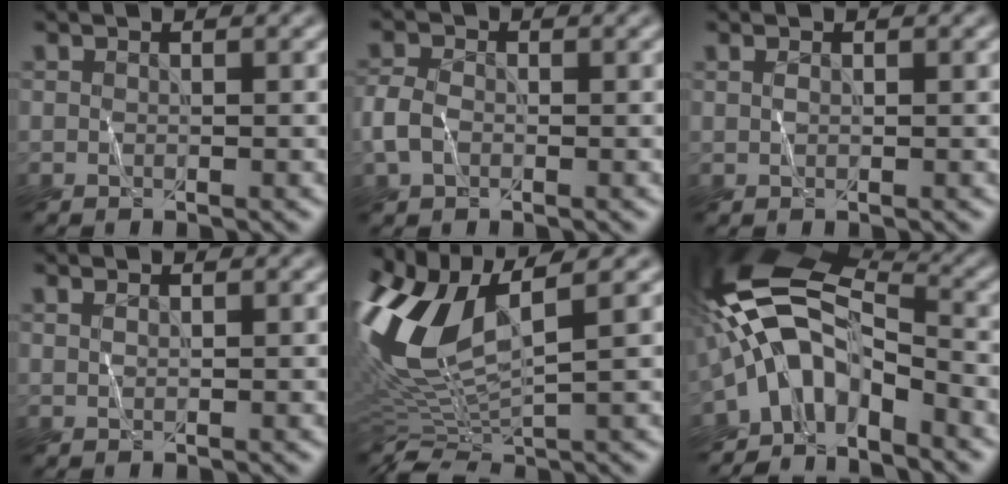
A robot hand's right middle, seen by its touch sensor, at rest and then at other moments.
{"total": 2.1, "force": [-0.7, 1.6, 1.2], "torque": [-0.028, 0.010, -0.019]}
{"total": 0.5, "force": [0.4, 0.2, 0.3], "torque": [-0.006, 0.003, 0.007]}
{"total": 0.8, "force": [0.8, 0.2, 0.2], "torque": [-0.007, 0.003, 0.010]}
{"total": 8.4, "force": [2.6, 3.1, 7.3], "torque": [-0.165, 0.005, 0.047]}
{"total": 8.3, "force": [-3.6, 4.5, 6.0], "torque": [-0.100, 0.025, -0.083]}